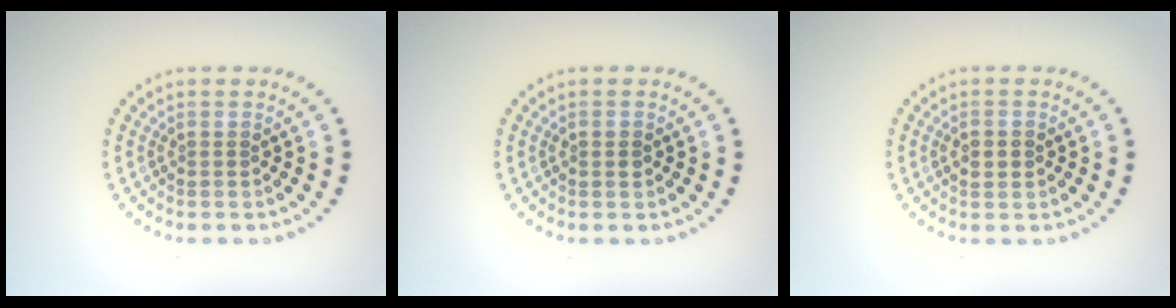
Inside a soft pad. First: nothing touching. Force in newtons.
{"total": 1.2, "press": 1.2, "slide": 0.0}
{"total": 2.2, "press": 2.2, "slide": 0.1}